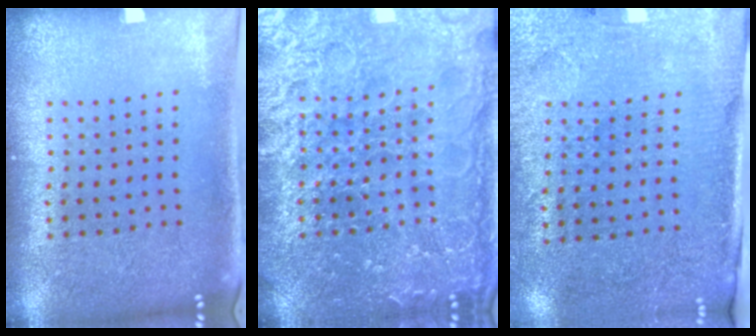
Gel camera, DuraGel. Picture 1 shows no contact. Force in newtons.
{"total": 6.5, "press": 6.5, "slide": 0.7}
{"total": 2.8, "press": 2.6, "slide": 1.2}